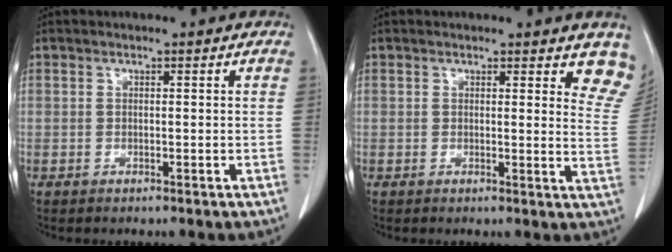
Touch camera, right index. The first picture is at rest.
{"total": 7.1, "force": [6.2, 1.8, 3.0], "torque": [-0.016, -0.027, 0.042]}